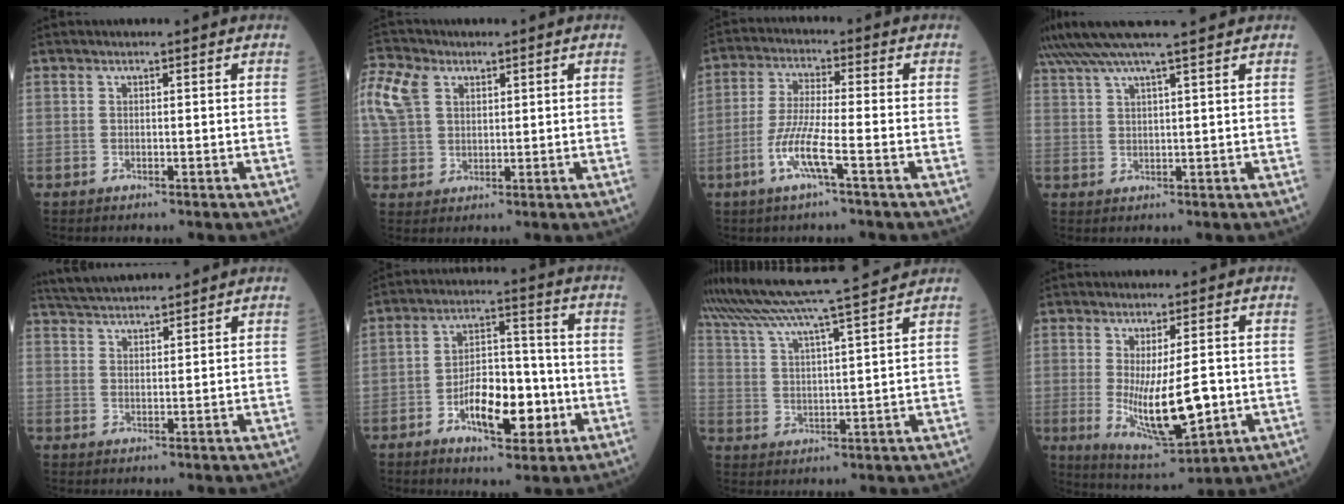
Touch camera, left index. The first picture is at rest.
{"total": 10.2, "force": [4.5, 7.0, 5.9], "torque": [-0.163, 0.027, 0.093]}
{"total": 7.1, "force": [-3.1, 0.1, 6.4], "torque": [-0.135, -0.006, -0.064]}
{"total": 11.4, "force": [9.4, -0.8, 6.4], "torque": [-0.114, 0.034, 0.142]}
{"total": 7.5, "force": [7.2, 0.4, 2.1], "torque": [-0.047, 0.034, 0.127]}
{"total": 11.0, "force": [-4.0, 4.9, 9.0], "torque": [-0.161, 0.013, -0.063]}
{"total": 16.8, "force": [14.9, -0.7, 7.8], "torque": [-0.154, 0.009, 0.232]}
{"total": 11.2, "force": [-1.7, 2.9, 10.7], "torque": [-0.187, -0.029, -0.013]}